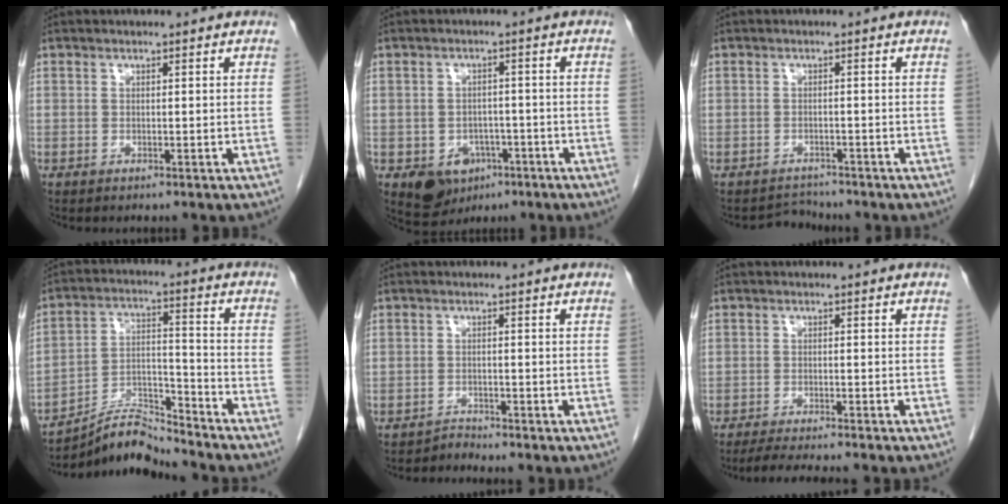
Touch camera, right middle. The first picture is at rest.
{"total": 6.7, "force": [-3.3, 5.1, 2.6], "torque": [-0.040, 0.007, -0.038]}
{"total": 2.3, "force": [-2.0, 0.2, -1.0], "torque": [0.013, -0.010, -0.031]}
{"total": 8.9, "force": [-8.8, -0.2, 1.2], "torque": [-0.028, 0.021, -0.162]}
{"total": 1.4, "force": [-1.3, -0.2, -0.7], "torque": [0.020, -0.007, -0.020]}
{"total": 5.4, "force": [-4.7, -0.4, 2.5], "torque": [-0.037, -0.017, -0.076]}